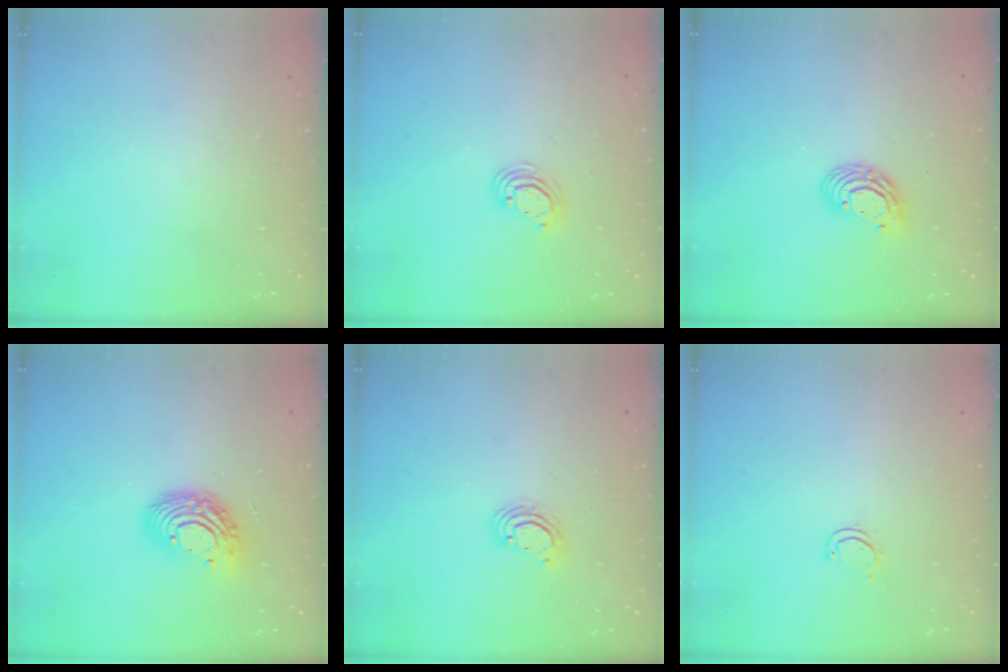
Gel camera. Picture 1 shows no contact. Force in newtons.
{"total": 4.4, "press": 4.4, "slide": 0.2}
{"total": 7.8, "press": 7.7, "slide": 1.2}
{"total": 12.3, "press": 12.3, "slide": 1.0}
{"total": 3.5, "press": 3.5, "slide": 0.3}
{"total": 4.6, "press": 4.4, "slide": 1.2}